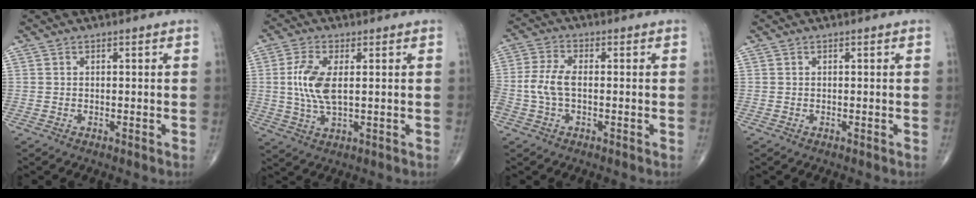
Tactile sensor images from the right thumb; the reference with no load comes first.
{"total": 8.1, "force": [0.9, 3.4, 7.3], "torque": [-0.165, -0.005, 0.020]}
{"total": 5.9, "force": [-0.9, 3.2, 4.9], "torque": [-0.124, 0.018, -0.021]}
{"total": 0.0}